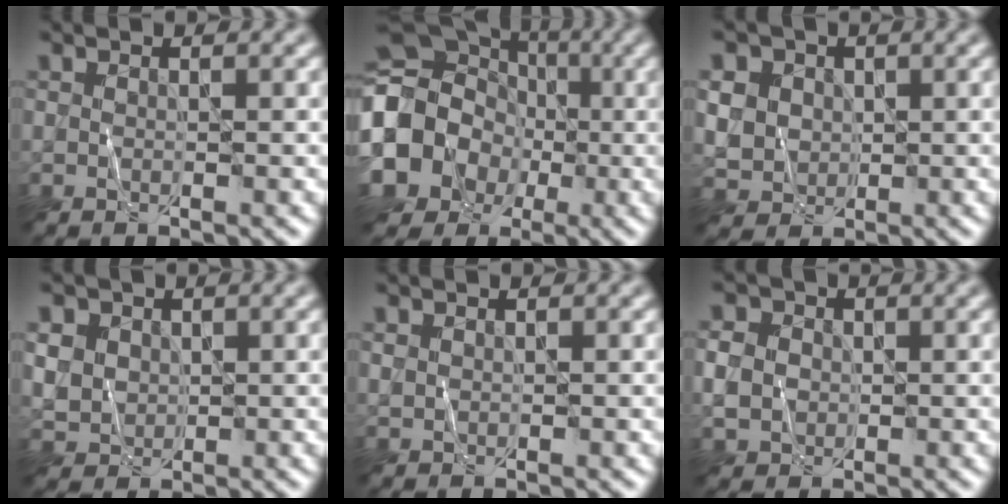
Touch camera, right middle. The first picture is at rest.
{"total": 18.7, "force": [-2.5, 16.8, 8.0], "torque": [-0.188, -0.001, -0.098]}
{"total": 5.6, "force": [1.6, 4.9, 2.3], "torque": [-0.066, 0.019, 0.027]}
{"total": 4.5, "force": [1.4, 3.9, 1.7], "torque": [-0.062, 0.013, 0.028]}
{"total": 0.6, "force": [0.2, 0.6, 0.1], "torque": [-0.002, -0.001, 0.007]}
{"total": 3.1, "force": [-0.1, 2.8, 1.4], "torque": [-0.031, 0.002, -0.005]}